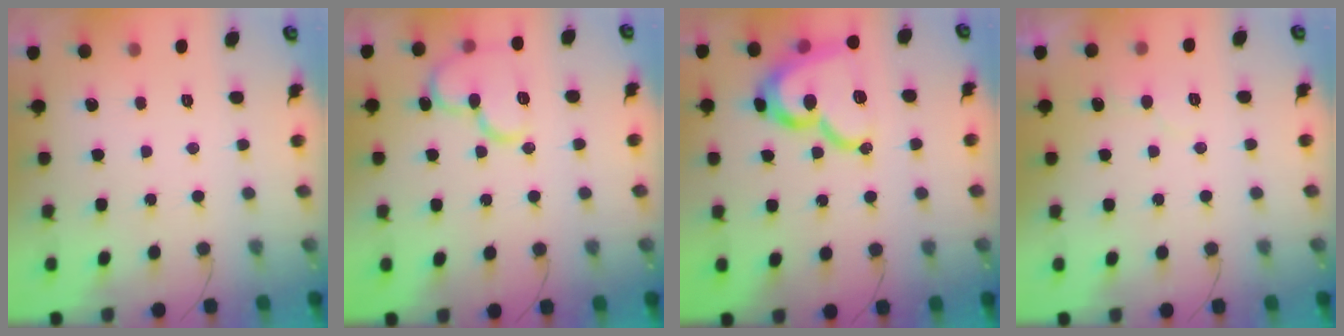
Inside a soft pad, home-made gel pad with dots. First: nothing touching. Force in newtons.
{"total": 13.3, "press": 13.2, "slide": 1.8}
{"total": 19.7, "press": 19.6, "slide": 1.7}
{"total": 4.7, "press": 4.7, "slide": 0.5}